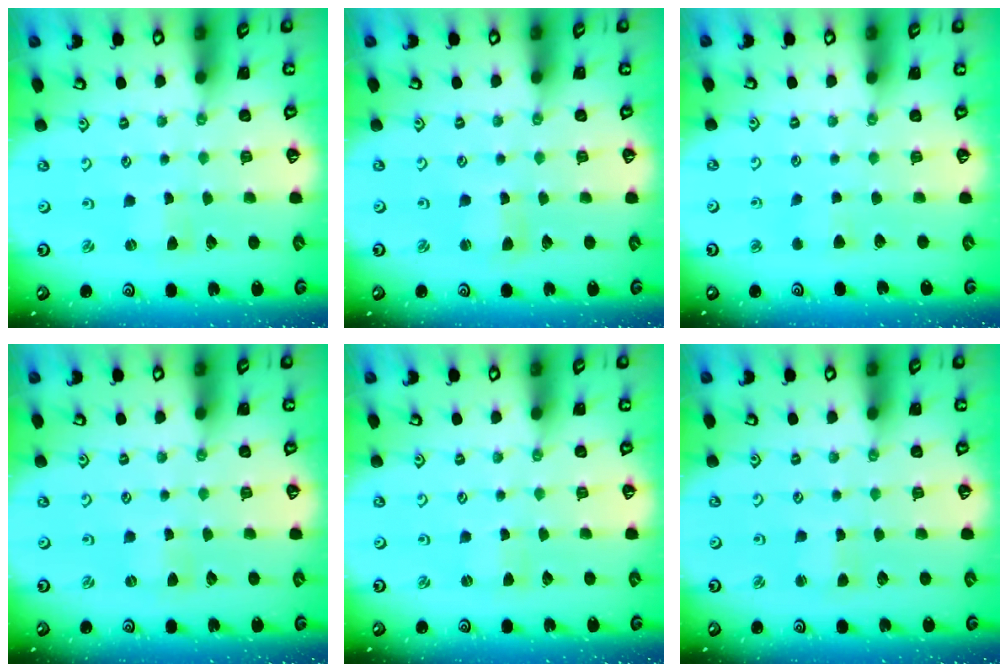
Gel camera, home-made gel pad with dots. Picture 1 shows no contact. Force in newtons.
{"total": 1.7, "press": 1.7, "slide": 0.3}
{"total": 3.6, "press": 3.6, "slide": 0.5}
{"total": 0.0}
{"total": 0.7, "press": 0.7, "slide": 0.0}
{"total": 2.2, "press": 2.1, "slide": 0.3}